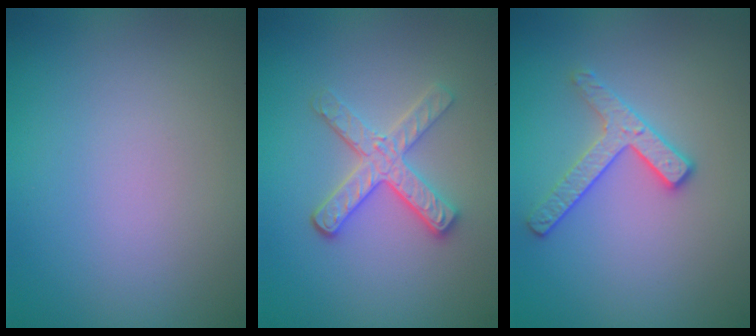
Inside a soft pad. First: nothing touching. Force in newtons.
{"total": 3.5, "press": 3.0, "slide": 1.8}
{"total": 2.6, "press": 2.5, "slide": 0.6}